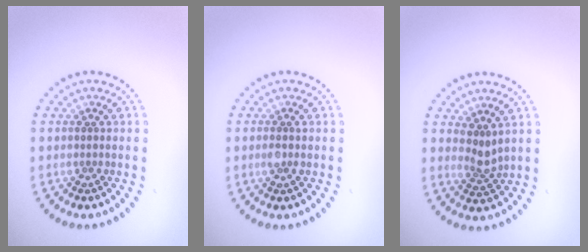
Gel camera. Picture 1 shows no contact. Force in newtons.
{"total": 0.8, "press": 0.7, "slide": 0.4}
{"total": 2.0, "press": 1.5, "slide": 1.3}